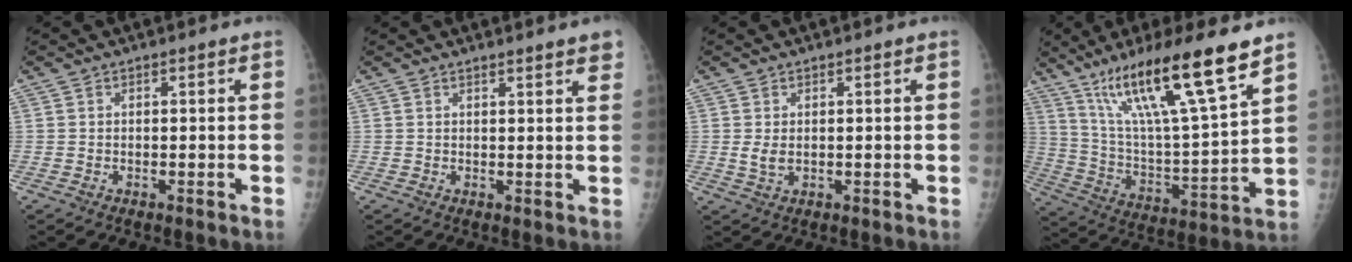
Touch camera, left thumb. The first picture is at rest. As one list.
[{"total": 3.9, "force": [3.1, 0.3, 2.3], "torque": [-0.020, -0.011, 0.033]}, {"total": 2.3, "force": [0.3, 1.3, 1.9], "torque": [-0.032, -0.003, 0.013]}, {"total": 21.7, "force": [14.0, 2.4, 16.4], "torque": [-0.271, -0.051, 0.251]}]